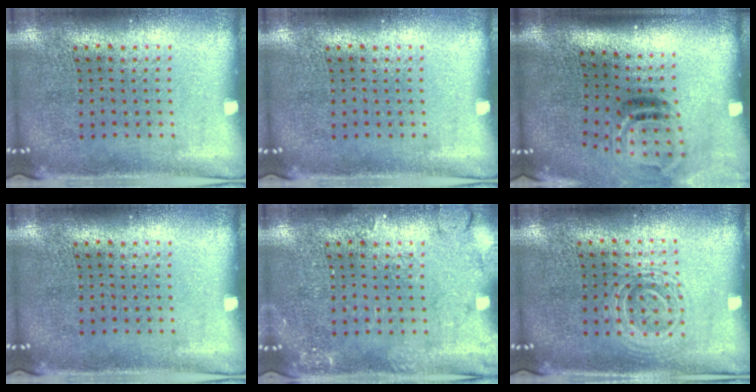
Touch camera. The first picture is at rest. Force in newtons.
{"total": 0.0}
{"total": 2.0, "press": 1.3, "slide": 1.6}
{"total": 0.0}
{"total": 2.2, "press": 2.2, "slide": 0.4}
{"total": 1.1, "press": 1.0, "slide": 0.3}